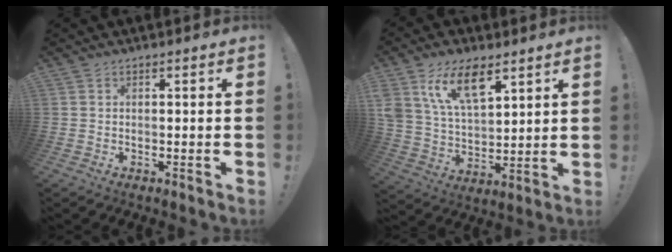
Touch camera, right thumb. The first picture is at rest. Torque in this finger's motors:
{"motor_torque": [1.43, 3.00, 0.19, 0.22, 0.14]}